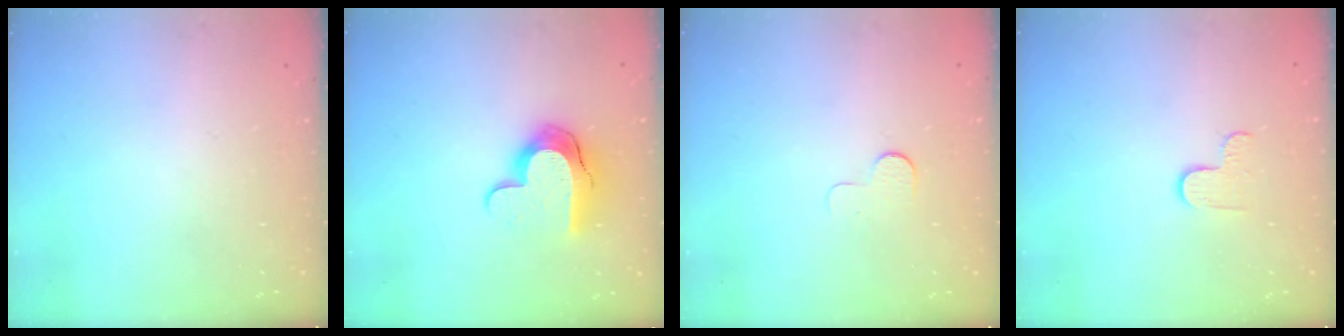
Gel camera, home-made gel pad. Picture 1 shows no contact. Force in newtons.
{"total": 11.1, "press": 11.1, "slide": 0.8}
{"total": 3.9, "press": 3.9, "slide": 0.3}
{"total": 2.9, "press": 2.9, "slide": 0.3}